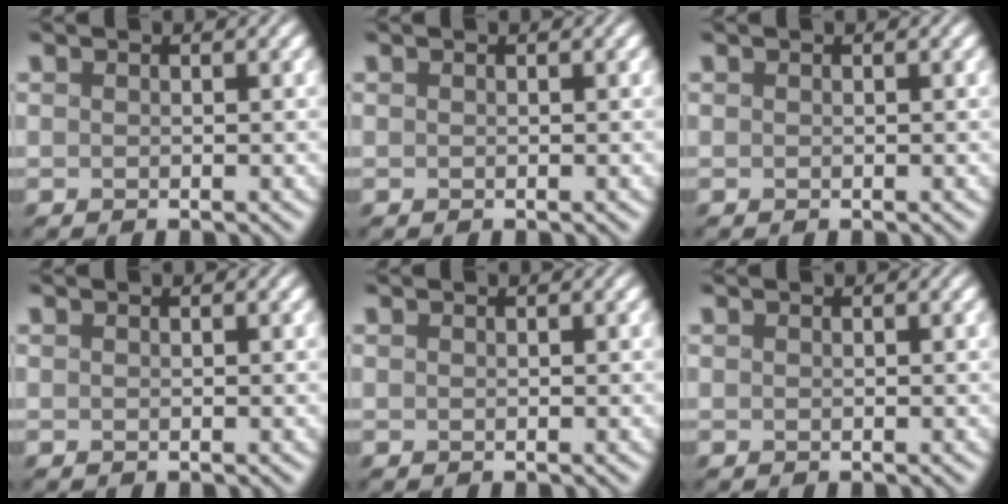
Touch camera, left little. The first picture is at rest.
{"total": 0.0}
{"total": 0.0}
{"total": 0.0}
{"total": 0.0}
{"total": 0.0}